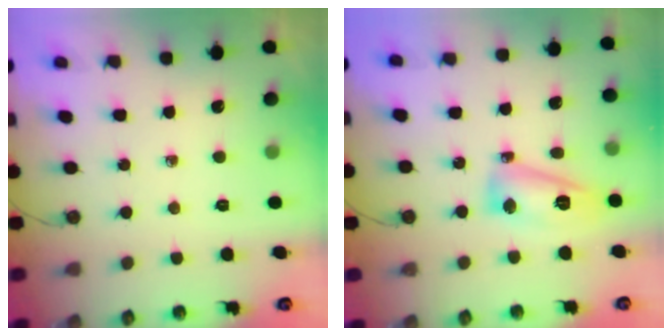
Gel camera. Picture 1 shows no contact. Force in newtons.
{"total": 11.5, "press": 11.4, "slide": 1.4}